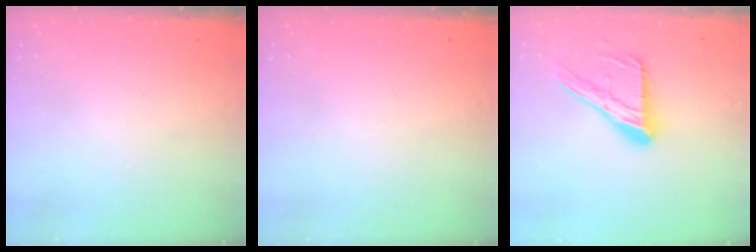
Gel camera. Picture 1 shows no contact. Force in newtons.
{"total": 0.0}
{"total": 15.7, "press": 15.7, "slide": 1.5}